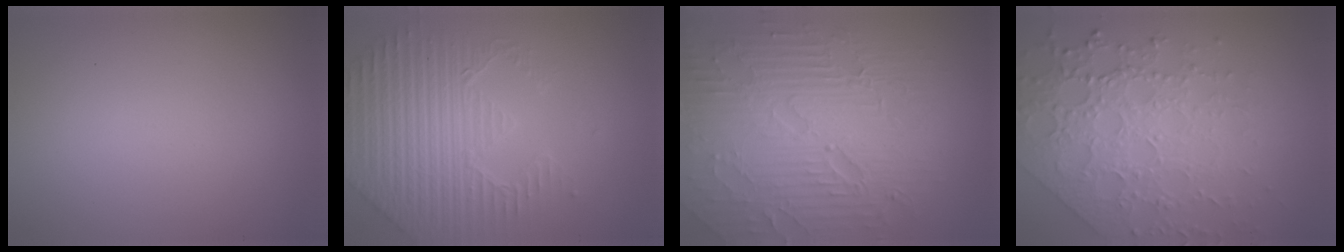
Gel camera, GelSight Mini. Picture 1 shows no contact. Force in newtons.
{"total": 5.9, "press": 5.0, "slide": 3.2}
{"total": 8.9, "press": 6.3, "slide": 6.3}
{"total": 7.6, "press": 5.5, "slide": 5.2}